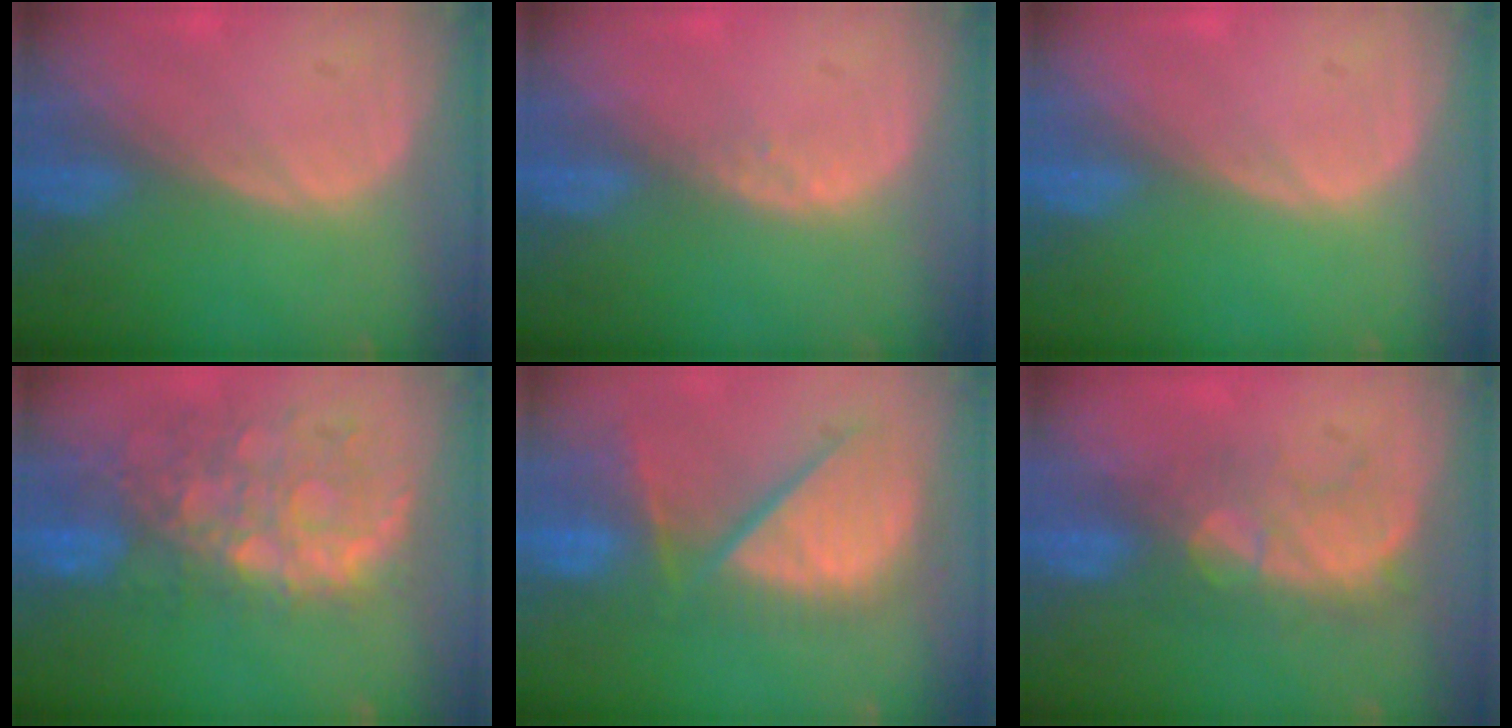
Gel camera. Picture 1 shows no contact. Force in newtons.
{"total": 1.1, "press": 0.8, "slide": 0.7}
{"total": 0.0}
{"total": 11.1, "press": 9.7, "slide": 5.5}
{"total": 11.4, "press": 10.2, "slide": 5.1}
{"total": 7.7, "press": 7.4, "slide": 2.1}